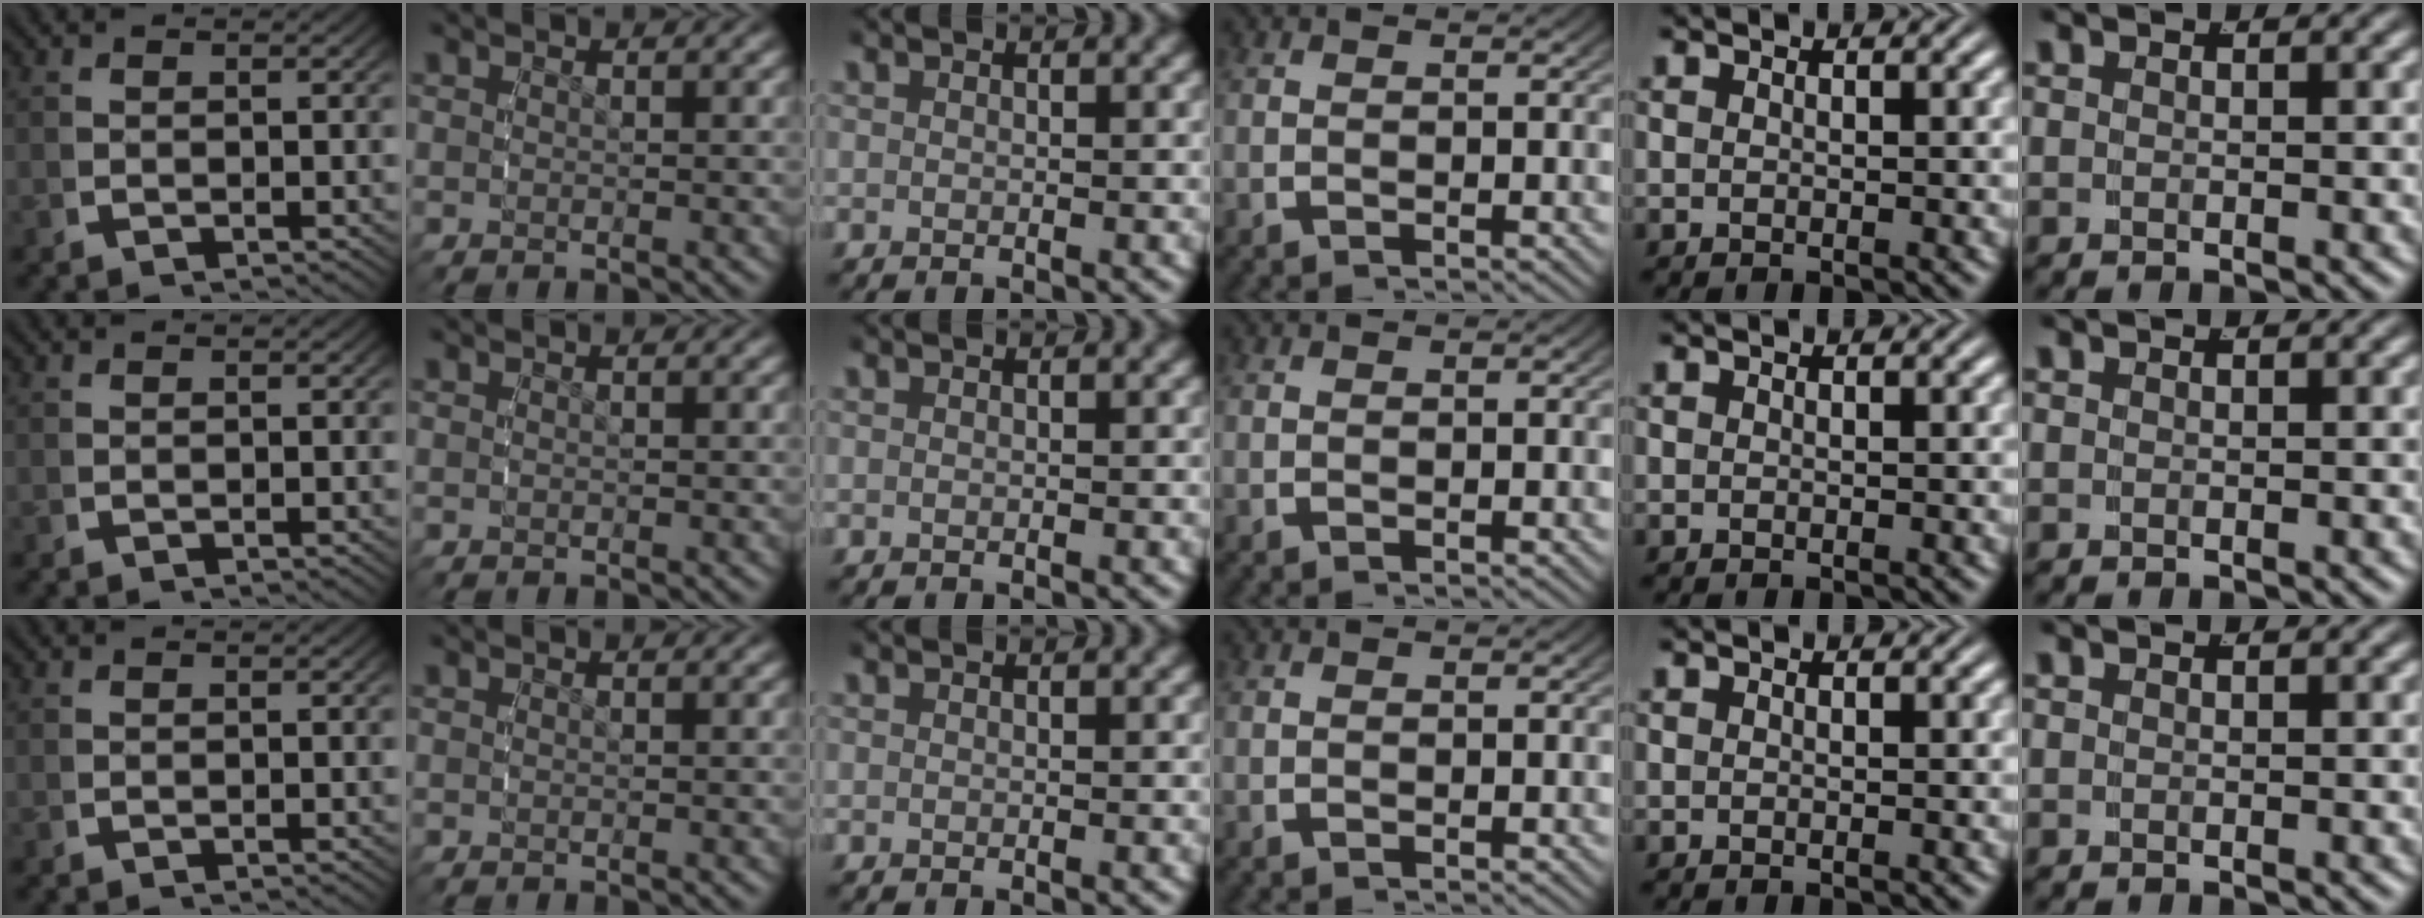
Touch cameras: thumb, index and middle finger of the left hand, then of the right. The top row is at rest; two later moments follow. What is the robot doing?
{"motion": "reach", "object": "toothpaste"}